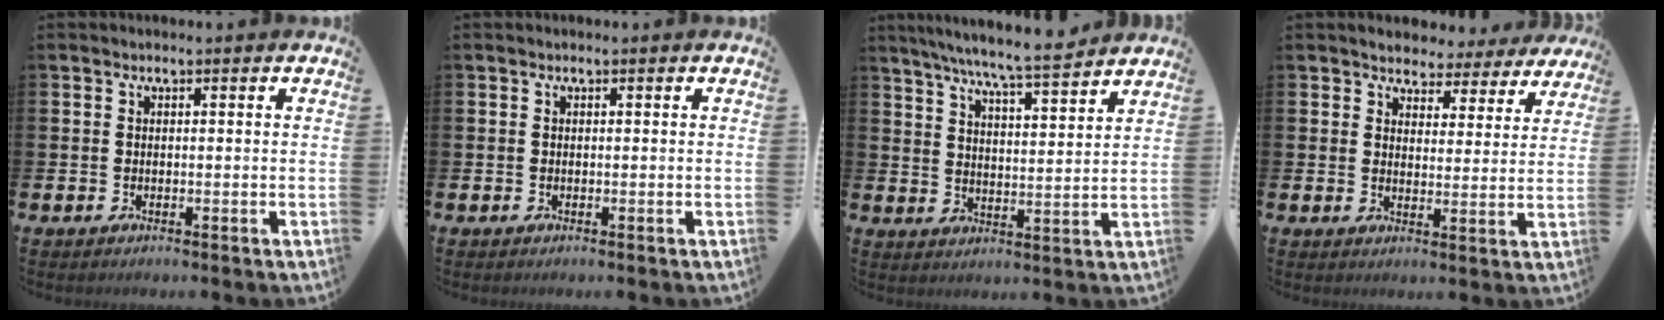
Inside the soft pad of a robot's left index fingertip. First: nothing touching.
{"total": 0.0}
{"total": 7.7, "force": [7.2, -0.2, 2.7], "torque": [-0.070, -0.044, 0.126]}
{"total": 3.5, "force": [3.3, 1.3, -0.1], "torque": [-0.016, -0.023, 0.053]}